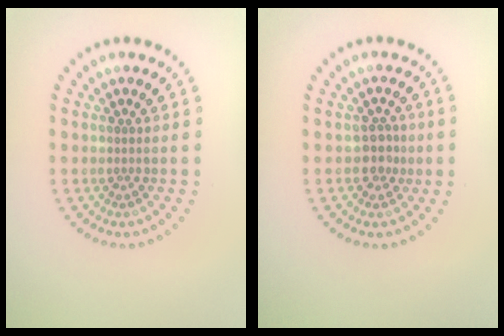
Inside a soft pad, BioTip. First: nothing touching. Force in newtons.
{"total": 2.0, "press": 1.8, "slide": 0.9}